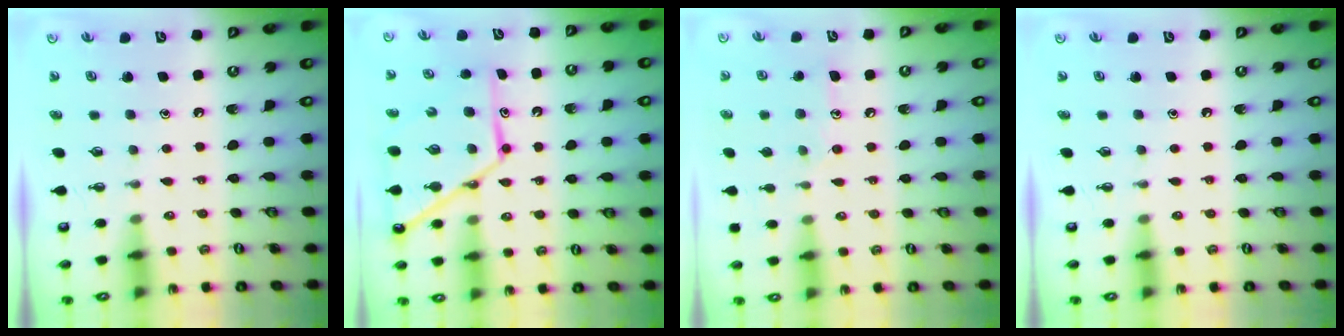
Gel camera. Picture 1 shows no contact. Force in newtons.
{"total": 15.3, "press": 15.2, "slide": 1.4}
{"total": 8.4, "press": 8.4, "slide": 0.5}
{"total": 0.0}